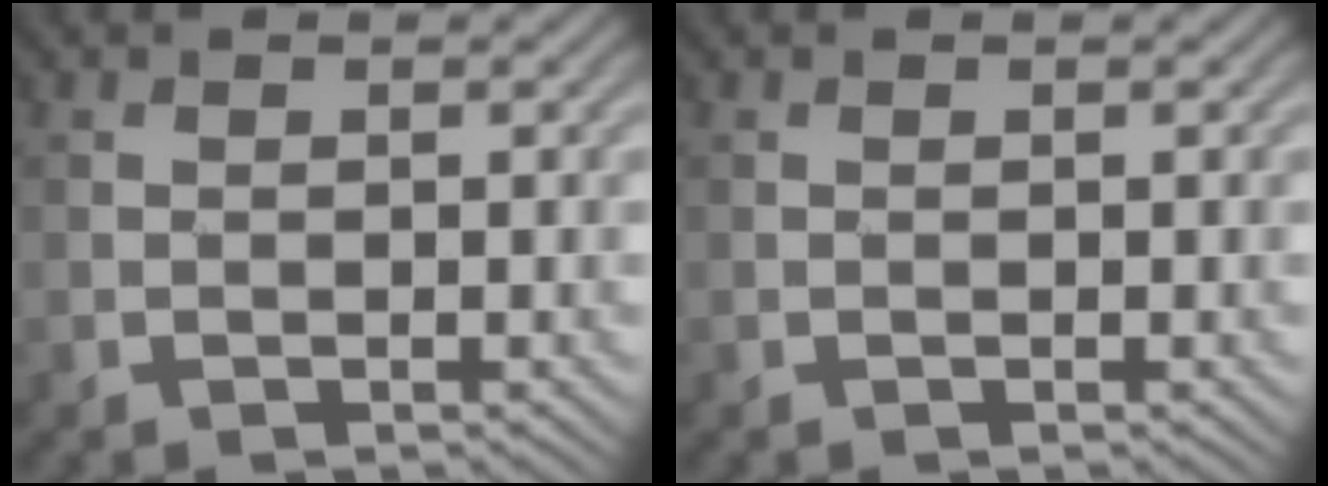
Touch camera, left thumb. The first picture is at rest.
{"total": 0.0}